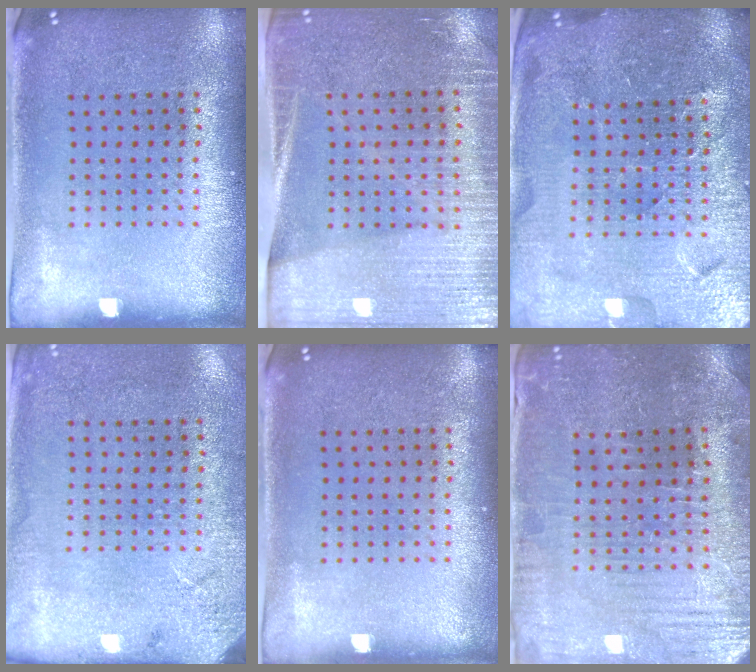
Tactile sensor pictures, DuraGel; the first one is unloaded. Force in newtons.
{"total": 3.4, "press": 3.0, "slide": 1.5}
{"total": 5.1, "press": 4.7, "slide": 1.9}
{"total": 2.7, "press": 2.2, "slide": 1.5}
{"total": 0.0}
{"total": 1.6, "press": 1.6, "slide": 0.4}